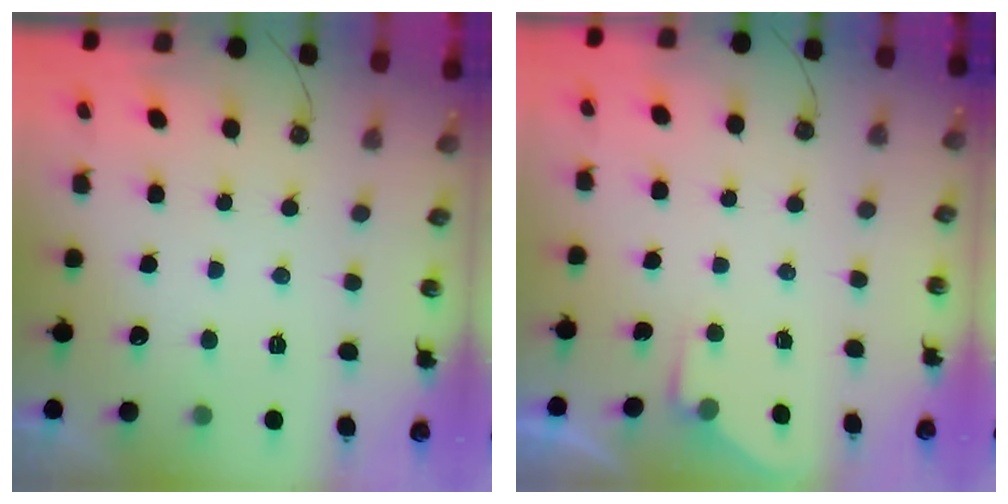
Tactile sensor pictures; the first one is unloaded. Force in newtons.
{"total": 2.4, "press": 2.4, "slide": 0.4}